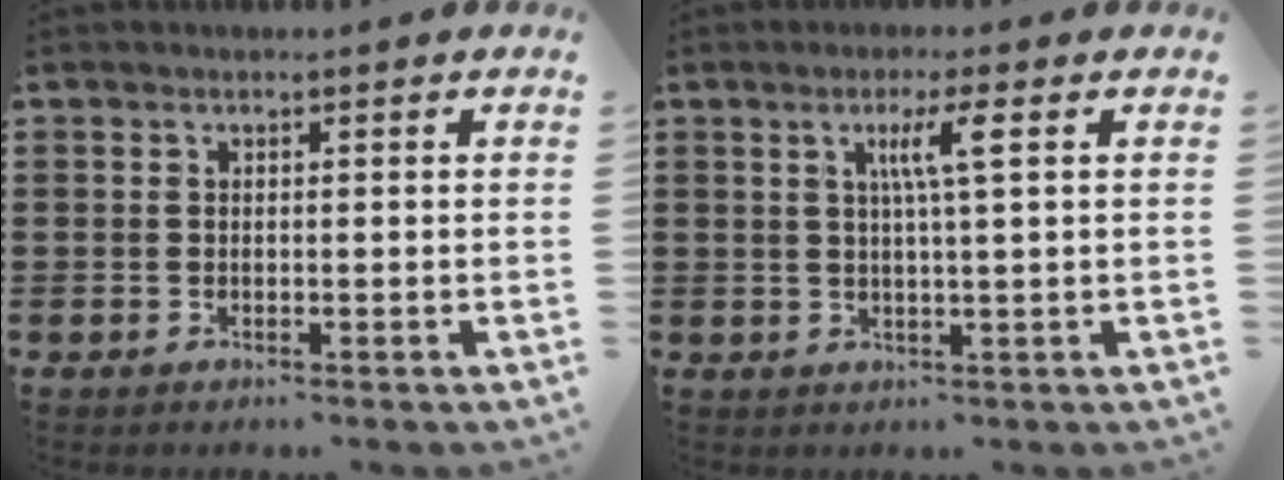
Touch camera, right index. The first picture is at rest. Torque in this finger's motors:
{"motor_torque": [0.85, 0.04, 0.40, 0.09]}